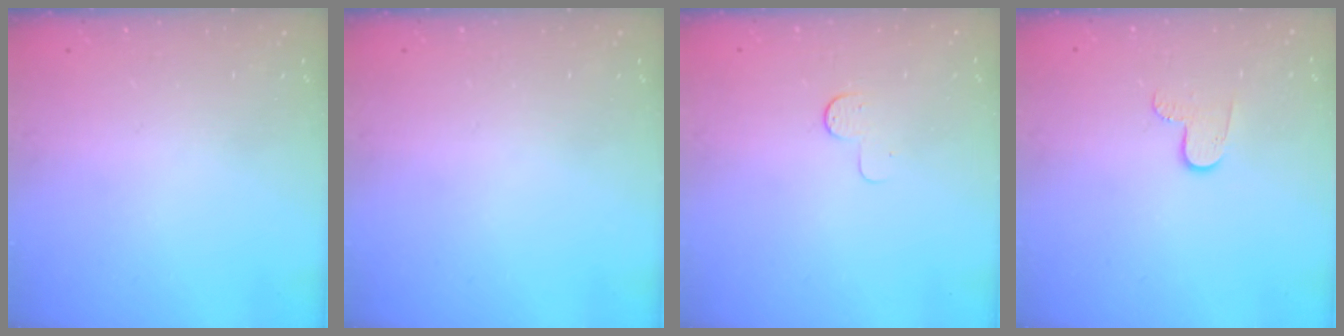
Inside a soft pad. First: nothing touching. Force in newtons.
{"total": 0.0}
{"total": 5.0, "press": 5.0, "slide": 0.4}
{"total": 5.2, "press": 5.2, "slide": 0.5}